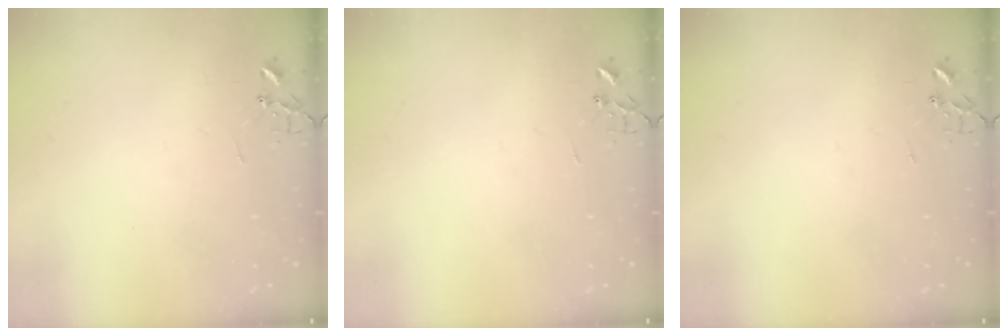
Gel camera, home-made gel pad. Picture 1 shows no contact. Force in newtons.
{"total": 0.0}
{"total": 0.0}